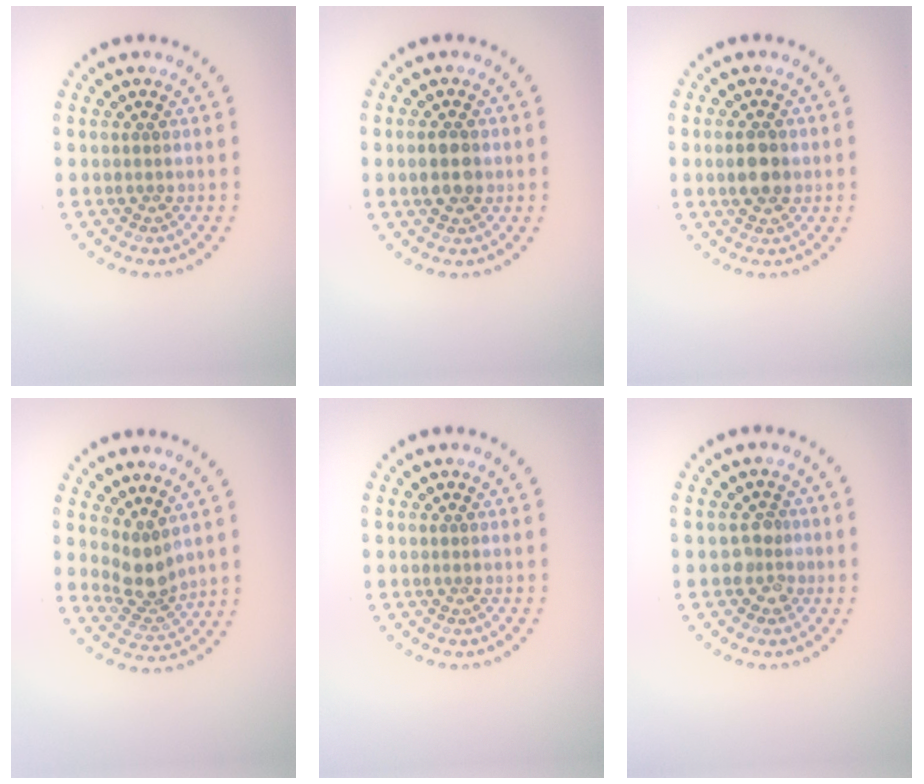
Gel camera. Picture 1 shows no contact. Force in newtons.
{"total": 2.8, "press": 2.8, "slide": 0.1}
{"total": 2.9, "press": 2.9, "slide": 0.0}
{"total": 2.9, "press": 2.2, "slide": 1.8}
{"total": 0.0}
{"total": 1.8, "press": 1.6, "slide": 0.9}